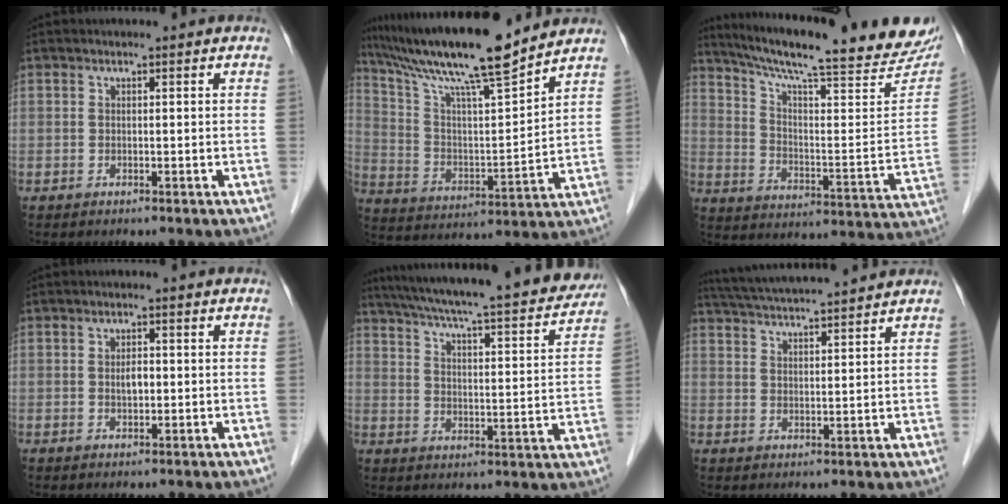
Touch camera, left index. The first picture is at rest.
{"total": 17.8, "force": [15.0, 0.1, 9.5], "torque": [-0.172, 0.004, 0.259]}
{"total": 27.7, "force": [23.9, 3.6, 13.5], "torque": [-0.217, -0.056, 0.319]}
{"total": 2.0, "force": [-0.2, 0.9, 1.7], "torque": [-0.031, -0.001, -0.001]}
{"total": 26.4, "force": [23.2, 2.9, 12.3], "torque": [-0.198, -0.025, 0.302]}
{"total": 13.1, "force": [12.0, 0.0, 5.3], "torque": [-0.103, 0.028, 0.182]}